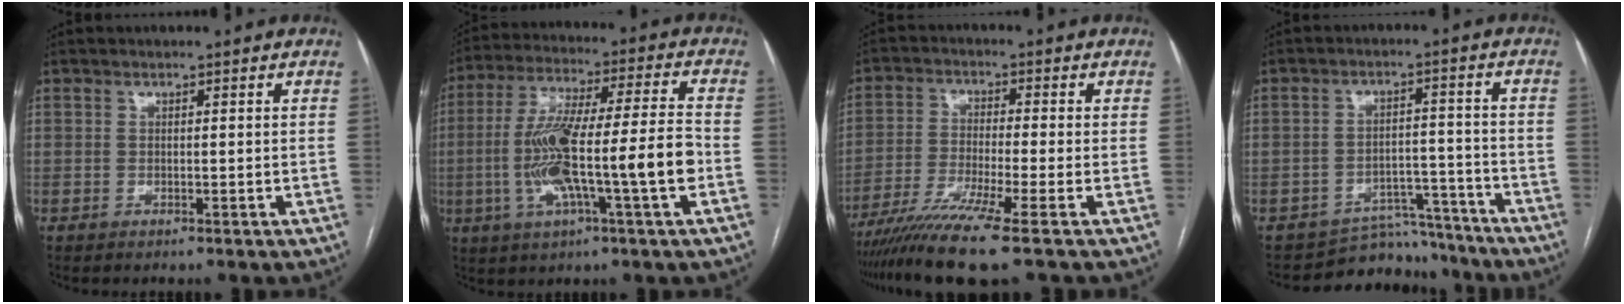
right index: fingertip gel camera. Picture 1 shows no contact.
{"total": 16.6, "force": [-3.5, 0.8, 16.2], "torque": [-0.303, 0.010, -0.061]}
{"total": 10.0, "force": [-7.2, -1.8, 6.6], "torque": [-0.119, -0.032, -0.128]}
{"total": 8.6, "force": [-8.0, 3.1, -0.8], "torque": [0.025, 0.041, -0.113]}